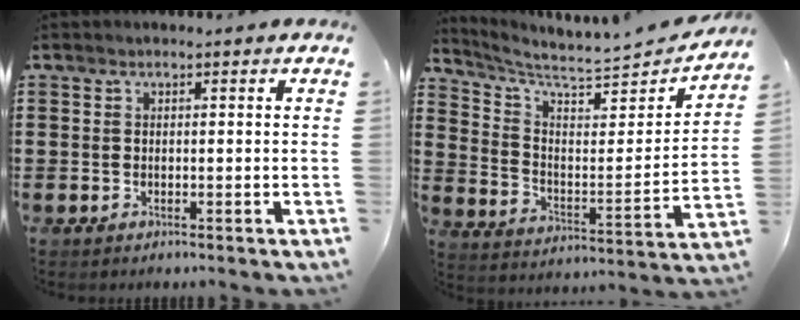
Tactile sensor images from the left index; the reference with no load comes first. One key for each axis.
{"total": 5.5, "fx": 4.8, "fy": 0.5, "fz": 2.6, "tx": -0.075, "ty": -0.048, "tz": 0.076}